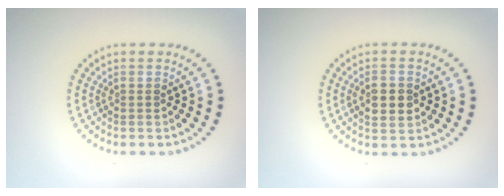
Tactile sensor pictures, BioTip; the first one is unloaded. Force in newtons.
{"total": 2.7, "press": 2.7, "slide": 0.3}